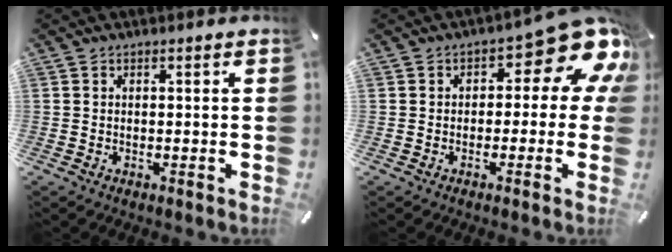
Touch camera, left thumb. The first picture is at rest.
{"total": 12.2, "force": [5.6, 5.6, 9.3], "torque": [-0.117, -0.044, 0.094]}